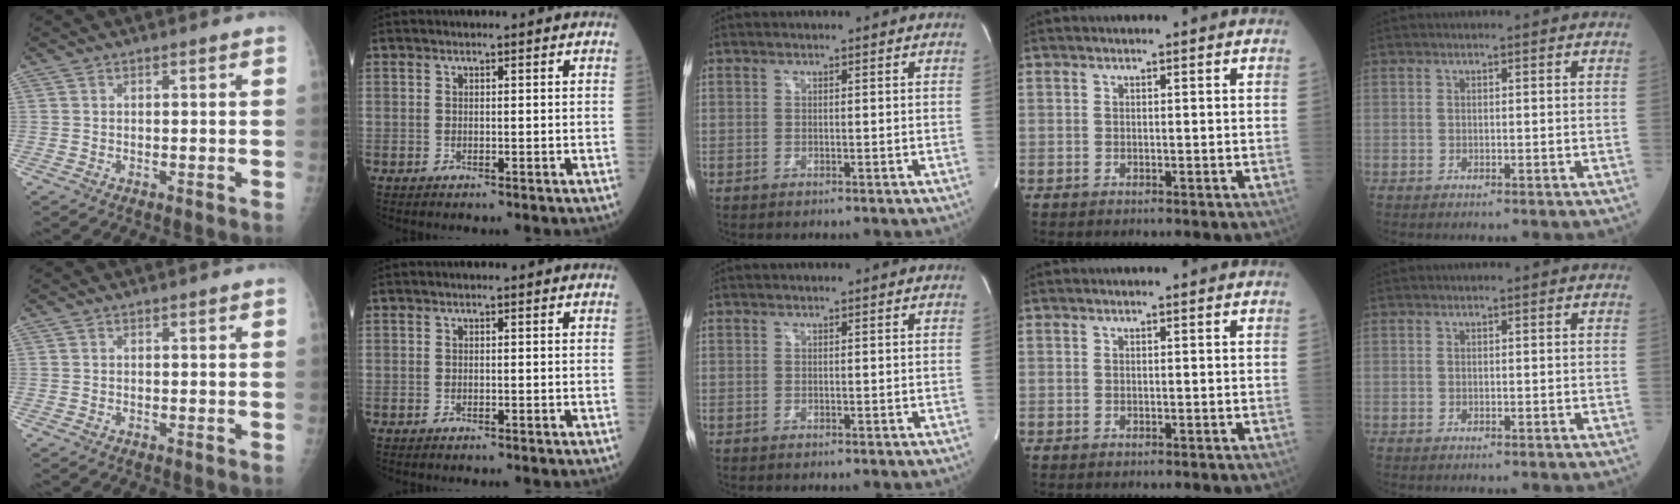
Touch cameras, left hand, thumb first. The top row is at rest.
{}